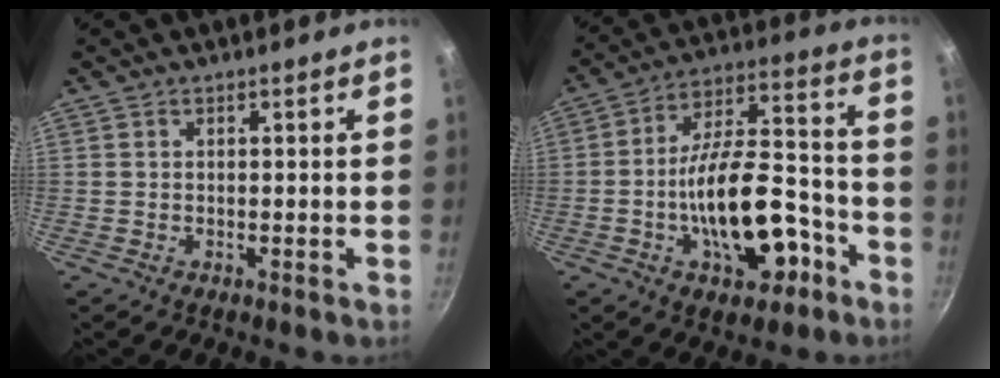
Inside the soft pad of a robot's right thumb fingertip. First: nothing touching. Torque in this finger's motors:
{"motor_torque": [2.50, 2.28, 2.02, -0.75, 0.62]}